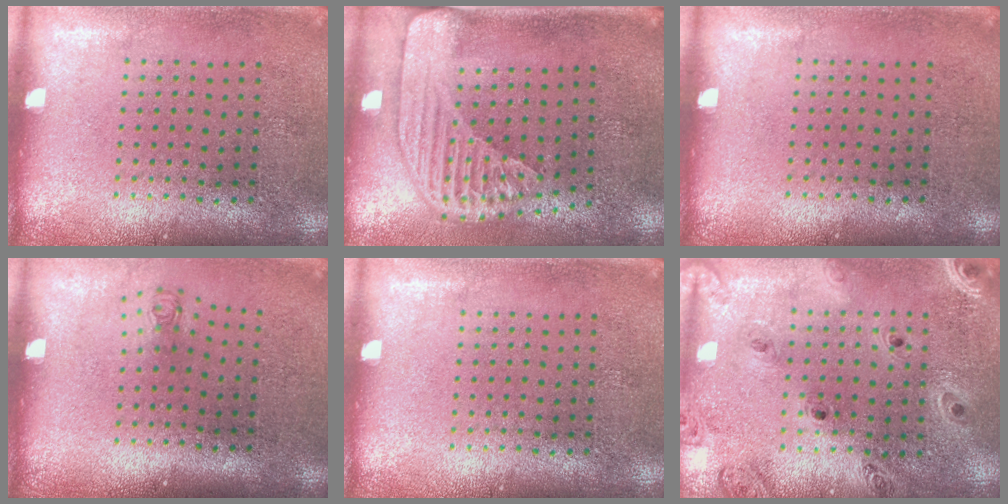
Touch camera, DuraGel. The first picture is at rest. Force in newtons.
{"total": 2.3, "press": 1.8, "slide": 1.5}
{"total": 0.0}
{"total": 0.8, "press": 0.4, "slide": 0.7}
{"total": 0.0}
{"total": 1.2, "press": 1.2, "slide": 0.2}